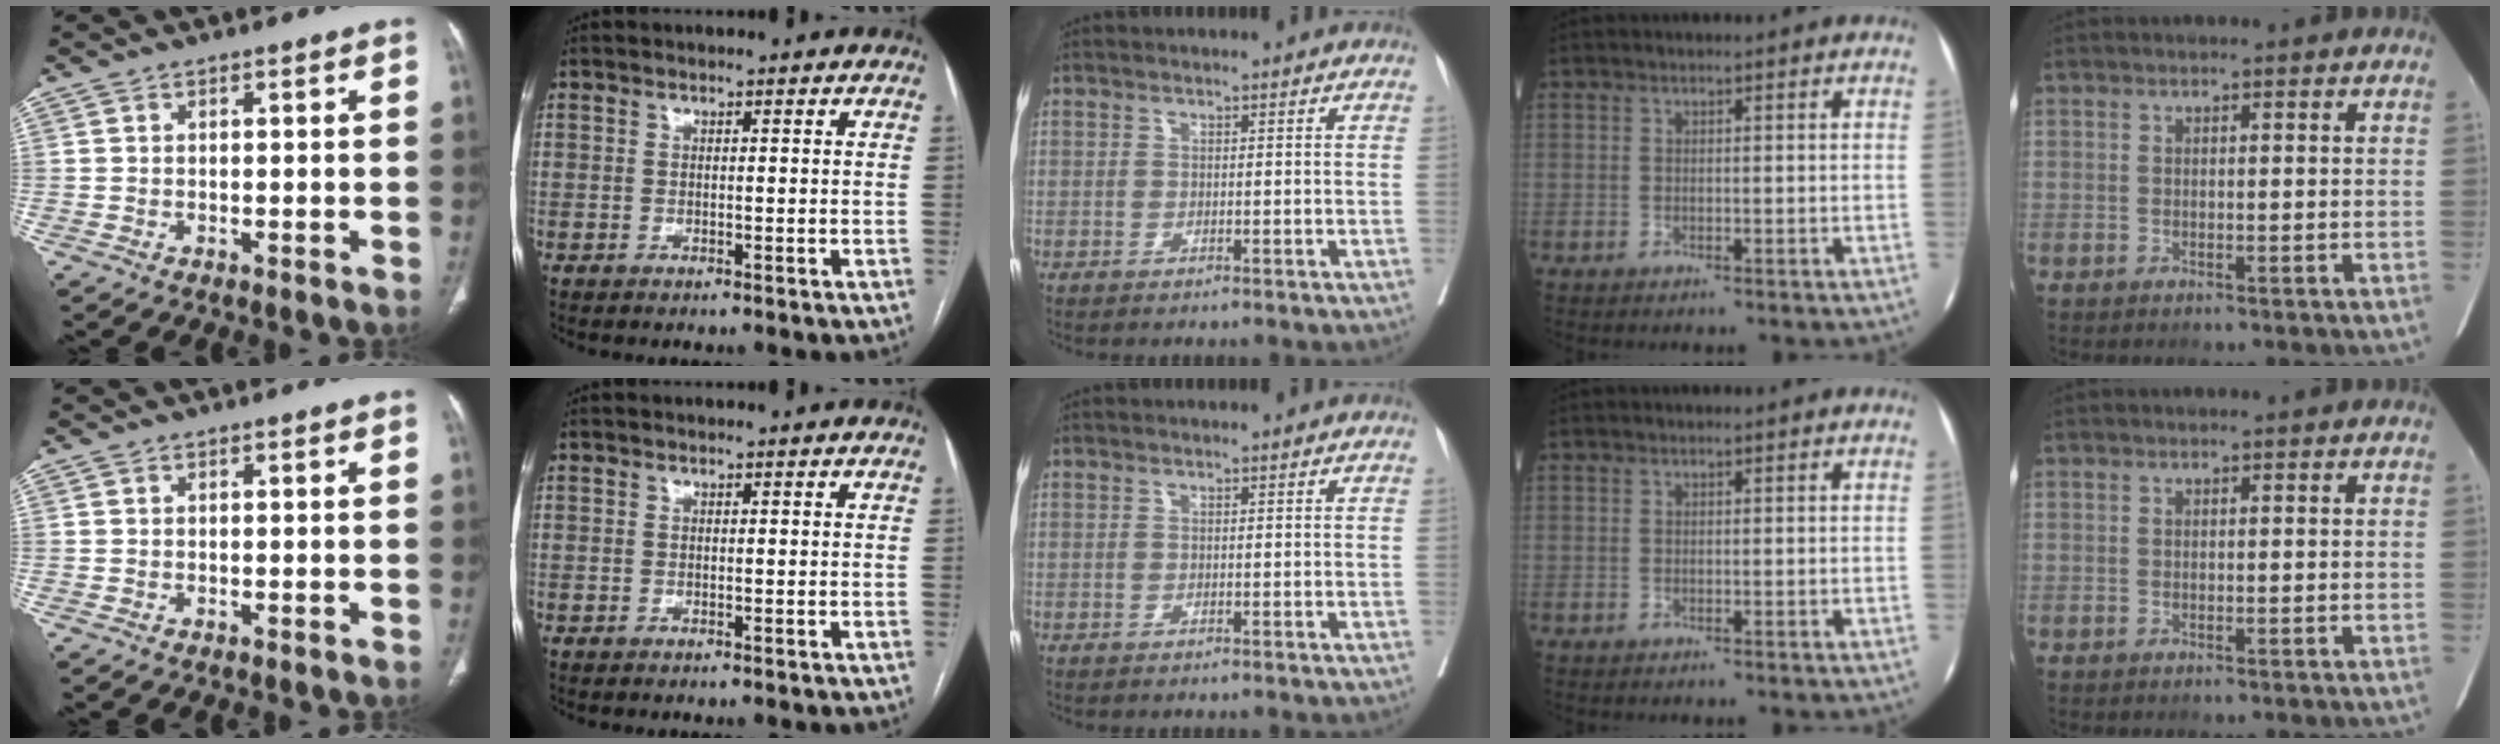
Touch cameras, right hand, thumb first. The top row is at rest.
{}